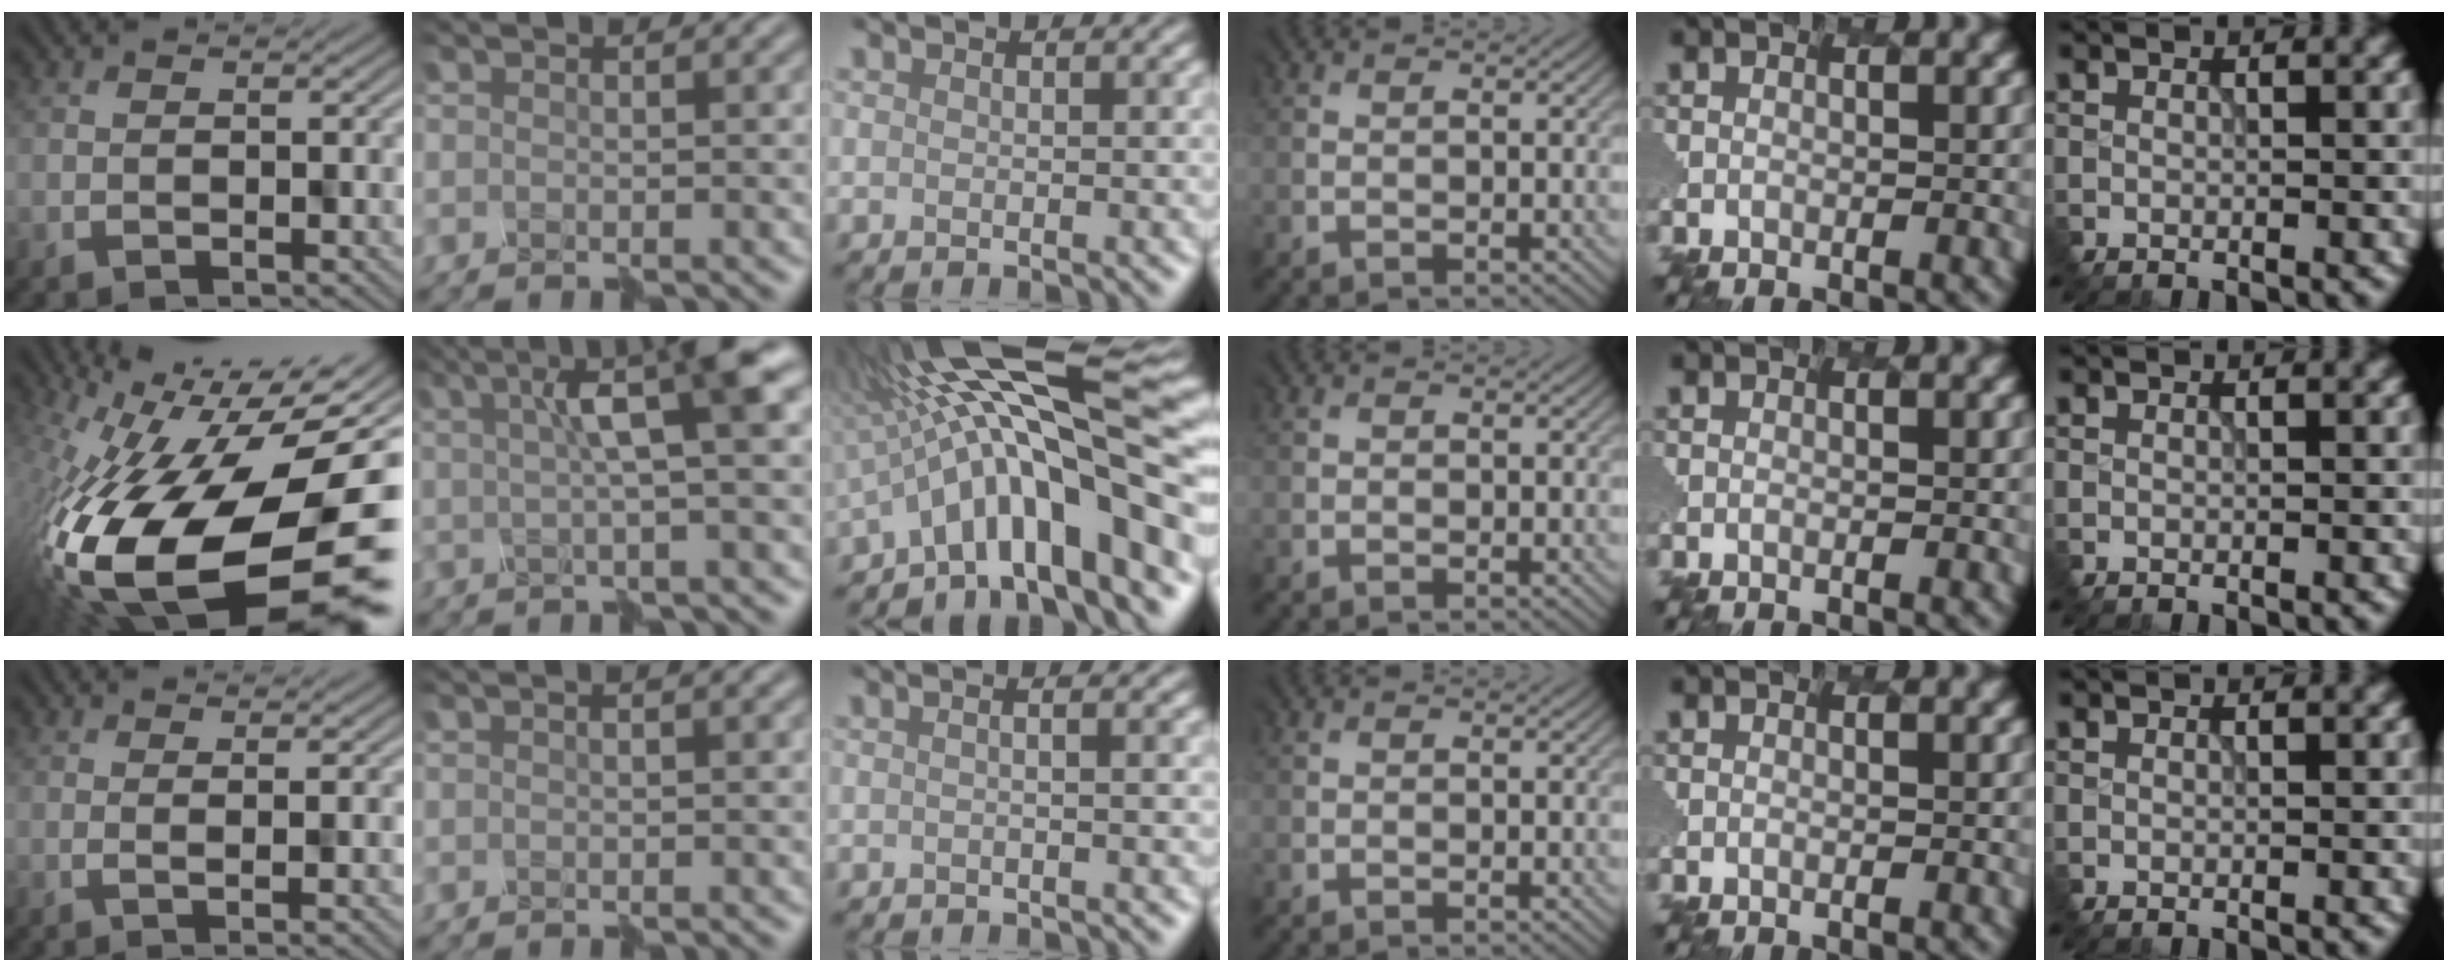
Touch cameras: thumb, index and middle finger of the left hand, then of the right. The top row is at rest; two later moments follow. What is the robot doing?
{"motion": "disassemble", "object": "hinged jar"}